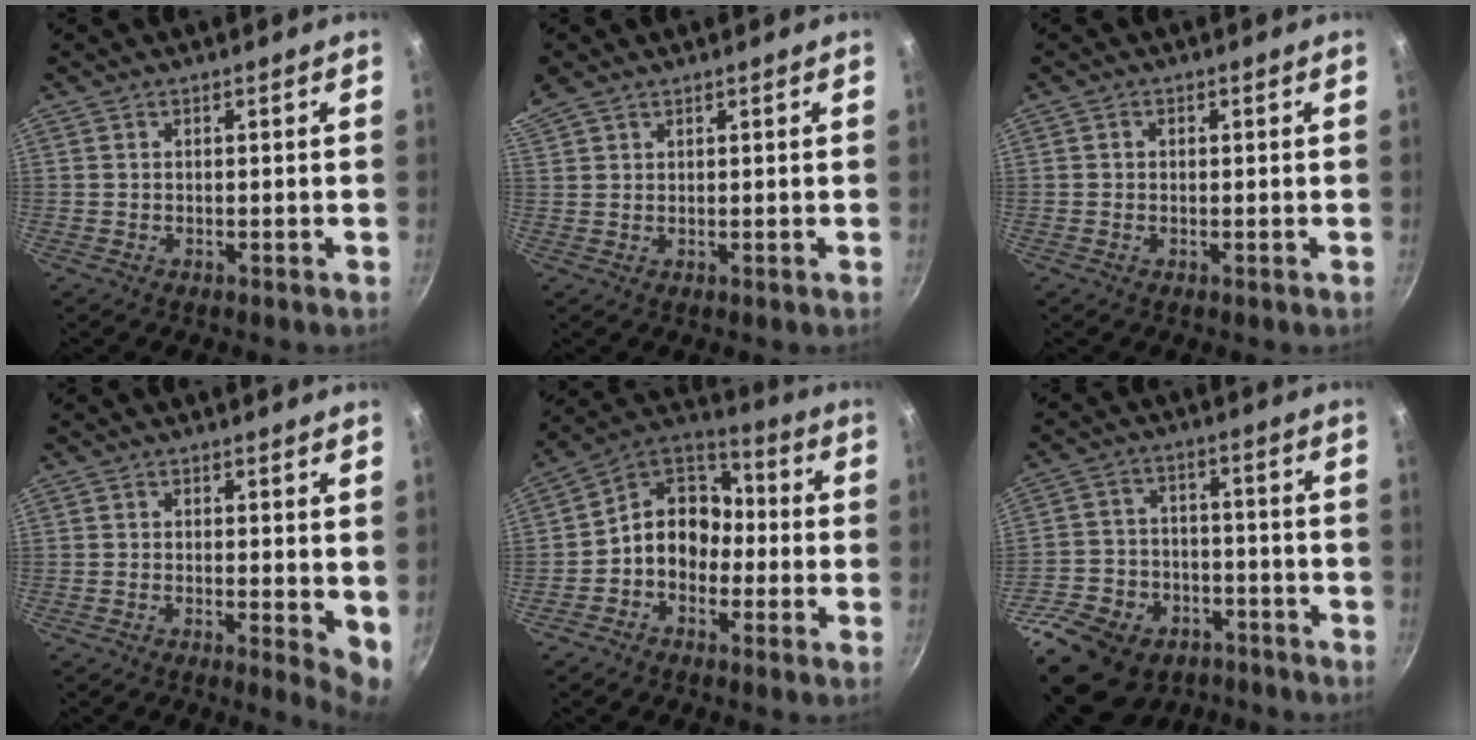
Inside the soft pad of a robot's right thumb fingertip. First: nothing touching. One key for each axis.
{"total": 5.2, "fx": 3.7, "fy": 2.8, "fz": 2.4, "tx": -0.050, "ty": 0.015, "tz": 0.077}
{"total": 0.9, "fx": 0.0, "fy": 0.8, "fz": 0.4, "tx": -0.005, "ty": 0.004, "tz": -0.002}
{"total": 4.8, "fx": 0.1, "fy": 1.6, "fz": 4.6, "tx": -0.057, "ty": -0.011, "tz": -0.001}
{"total": 11.1, "fx": -2.6, "fy": 9.0, "fz": 6.0, "tx": -0.053, "ty": 0.053, "tz": -0.072}
{"total": 19.4, "fx": -11.8, "fy": 13.0, "fz": 8.3, "tx": -0.137, "ty": 0.067, "tz": -0.178}